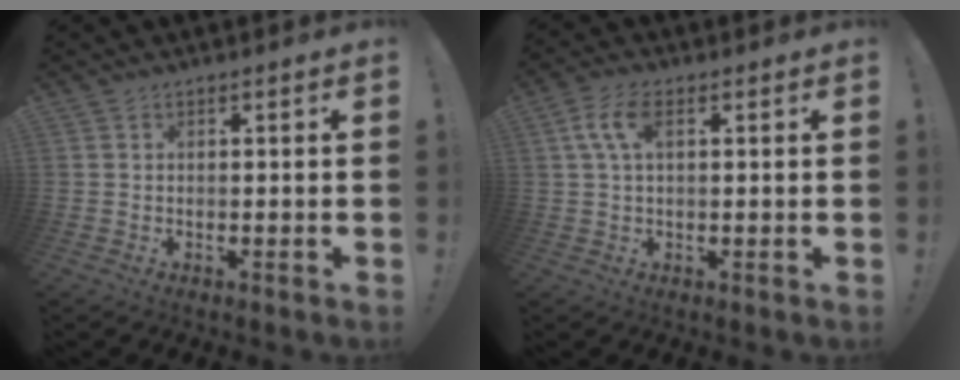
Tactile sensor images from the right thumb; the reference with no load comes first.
{"total": 6.8, "force": [2.1, 3.4, 5.5], "torque": [-0.111, 0.006, 0.037]}